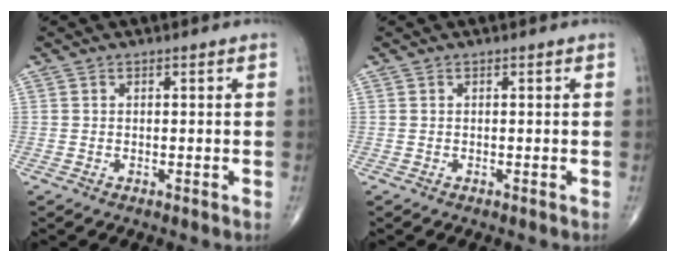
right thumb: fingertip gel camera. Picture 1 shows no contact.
{"total": 0.0}